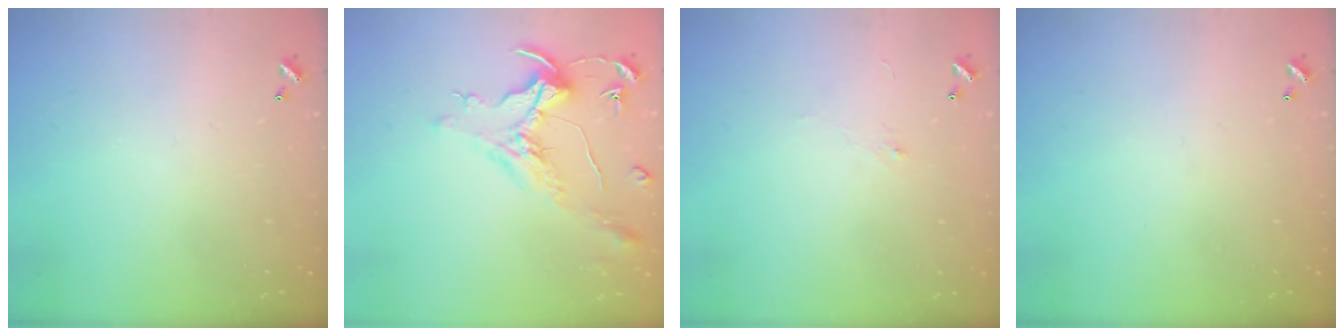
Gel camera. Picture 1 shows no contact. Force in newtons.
{"total": 1.6, "press": 1.4, "slide": 0.7}
{"total": 0.7, "press": 0.4, "slide": 0.6}
{"total": 0.0}